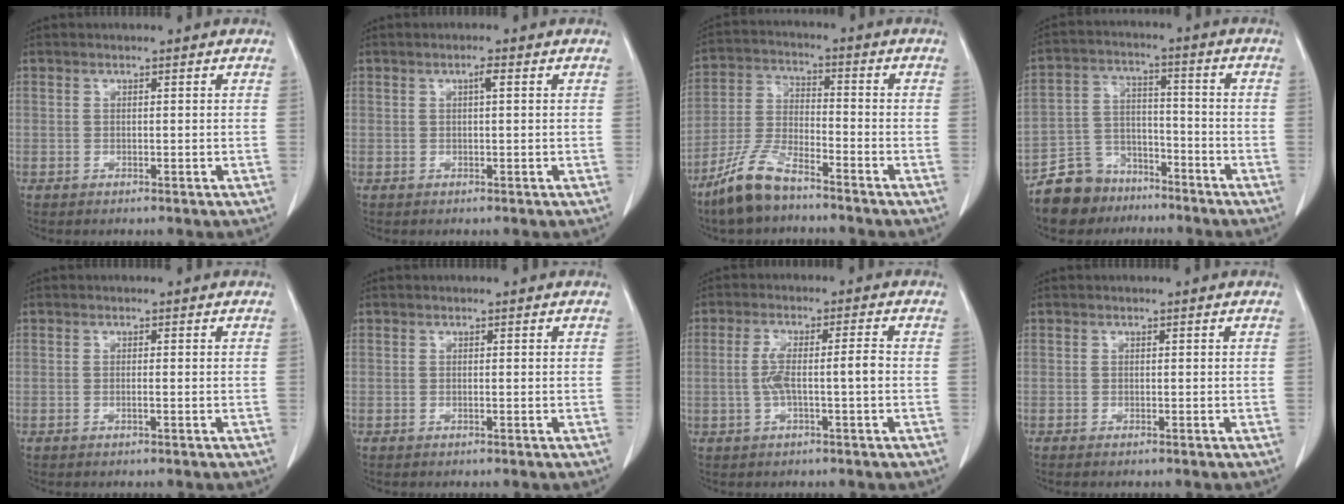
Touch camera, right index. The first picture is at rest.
{"total": 1.2, "force": [0.3, 0.2, 1.1], "torque": [-0.023, 0.003, 0.004]}
{"total": 9.3, "force": [-7.2, 2.3, 5.4], "torque": [-0.125, -0.015, -0.146]}
{"total": 9.6, "force": [-7.7, 5.5, 1.3], "torque": [-0.039, 0.027, -0.142]}
{"total": 0.7, "force": [-0.3, -0.1, 0.6], "torque": [-0.011, 0.000, -0.004]}
{"total": 0.0}
{"total": 5.5, "force": [-0.8, 0.5, 5.5], "torque": [-0.112, 0.017, -0.010]}
{"total": 0.6, "force": [-0.5, 0.1, 0.3], "torque": [-0.013, -0.003, -0.008]}